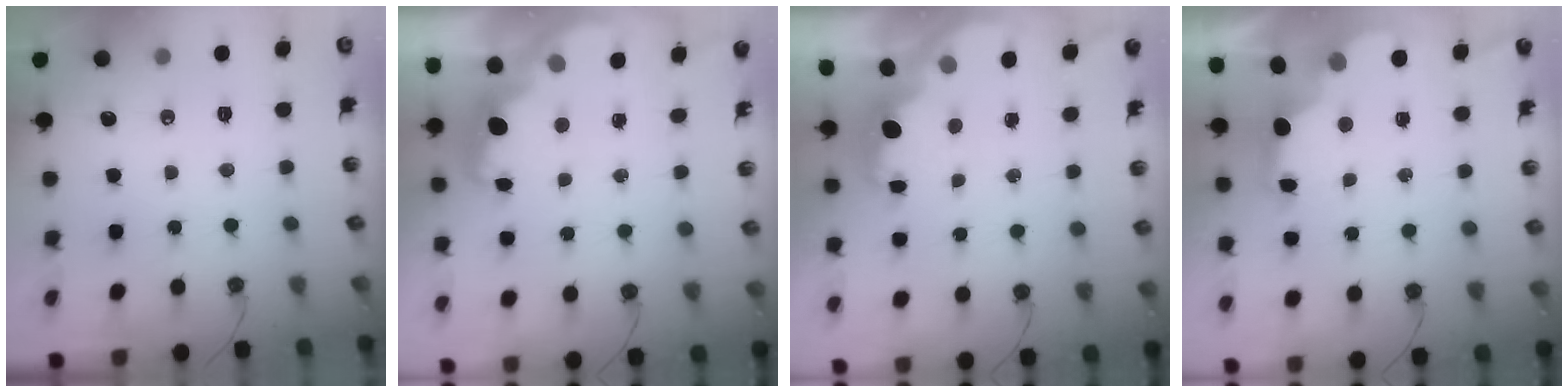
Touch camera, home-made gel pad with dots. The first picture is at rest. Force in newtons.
{"total": 2.2, "press": 2.1, "slide": 0.6}
{"total": 1.9, "press": 1.8, "slide": 0.7}
{"total": 2.9, "press": 2.8, "slide": 0.9}